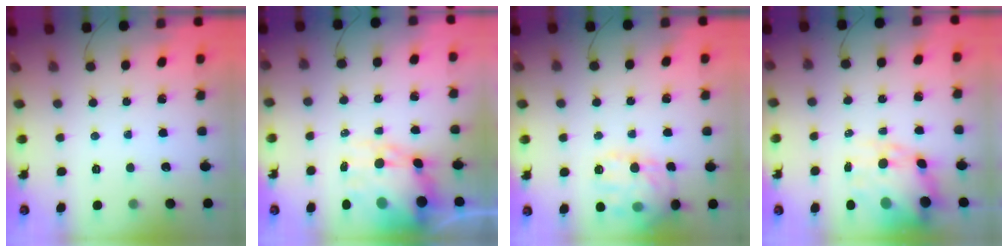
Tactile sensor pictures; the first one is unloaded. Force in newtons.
{"total": 12.6, "press": 12.2, "slide": 3.1}
{"total": 17.6, "press": 17.5, "slide": 1.3}
{"total": 12.9, "press": 12.4, "slide": 3.8}